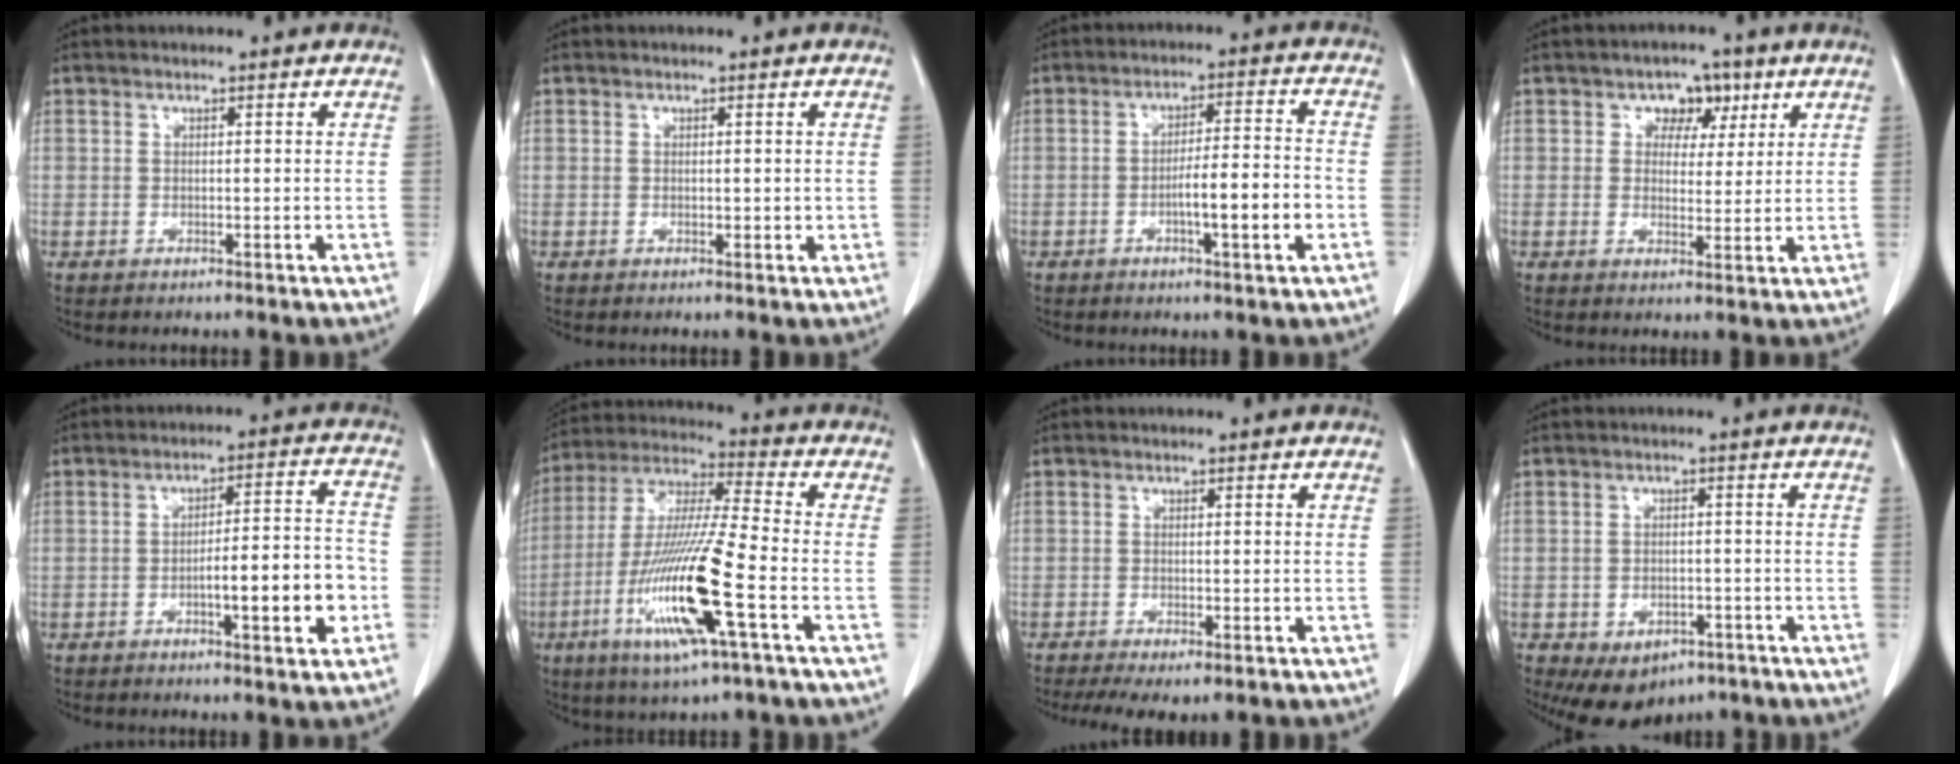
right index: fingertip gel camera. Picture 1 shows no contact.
{"total": 0.9, "force": [0.0, 0.7, 0.6], "torque": [-0.005, 0.000, -0.001]}
{"total": 7.6, "force": [-2.5, 0.5, 7.1], "torque": [-0.114, 0.009, -0.040]}
{"total": 4.7, "force": [2.1, 3.6, 2.1], "torque": [-0.018, 0.010, 0.030]}
{"total": 9.9, "force": [-3.3, 1.5, 9.2], "torque": [-0.134, 0.017, -0.045]}
{"total": 17.0, "force": [-6.0, 0.3, 15.9], "torque": [-0.327, -0.020, -0.115]}
{"total": 7.8, "force": [-6.0, 1.9, 4.6], "torque": [-0.064, -0.009, -0.086]}
{"total": 8.2, "force": [-5.1, 5.3, 3.7], "torque": [-0.055, 0.006, -0.066]}